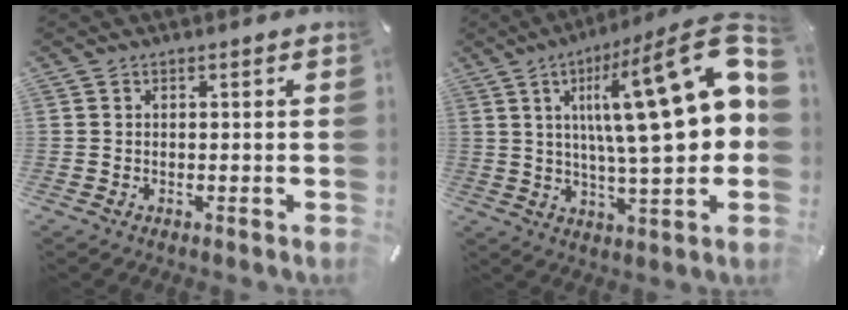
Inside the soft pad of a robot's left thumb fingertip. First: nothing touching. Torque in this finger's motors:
{"motor_torque": [1.77, 3.24, 2.77, 0.00, 0.87]}